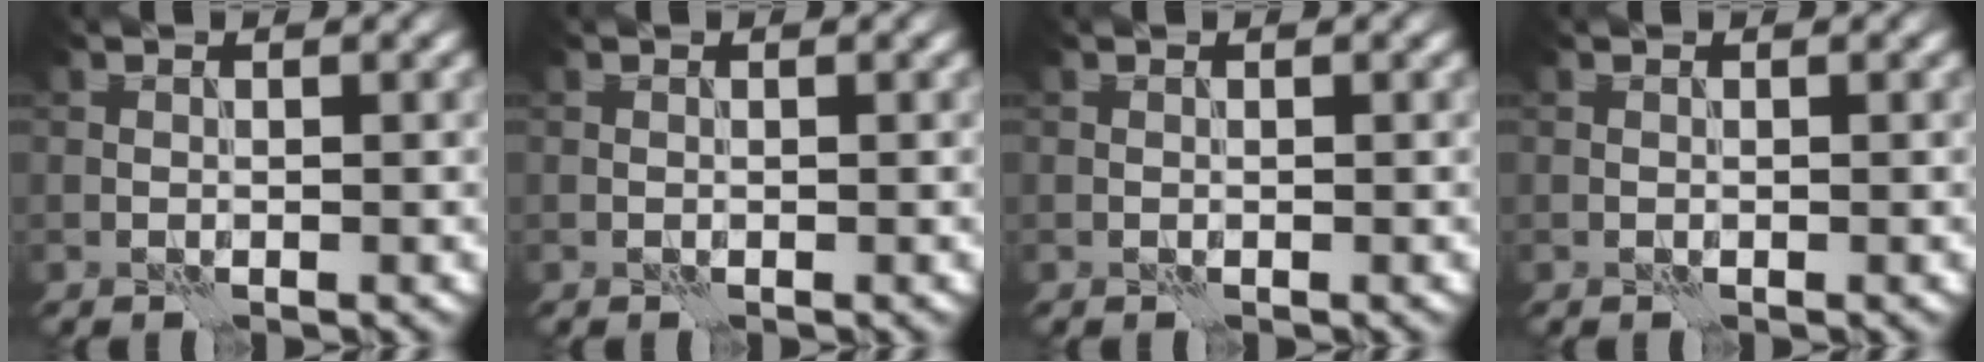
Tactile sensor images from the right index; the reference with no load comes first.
{"total": 0.0}
{"total": 0.0}
{"total": 0.0}